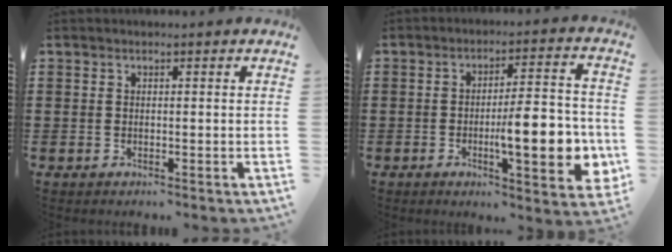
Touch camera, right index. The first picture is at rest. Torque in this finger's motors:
{"motor_torque": [1.51, -0.63, 0.47, 0.21]}